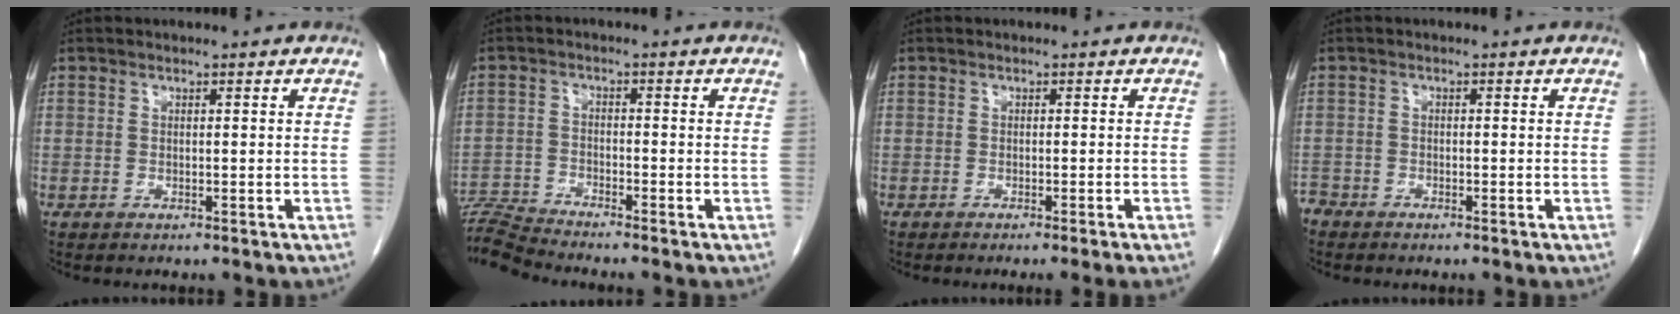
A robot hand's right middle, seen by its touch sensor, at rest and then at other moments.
{"total": 6.6, "force": [-6.3, -1.9, 0.6], "torque": [-0.014, -0.005, -0.120]}
{"total": 3.0, "force": [-2.2, -1.0, 1.7], "torque": [-0.018, 0.001, -0.028]}
{"total": 2.0, "force": [-1.9, 0.6, -0.1], "torque": [0.002, -0.002, -0.037]}